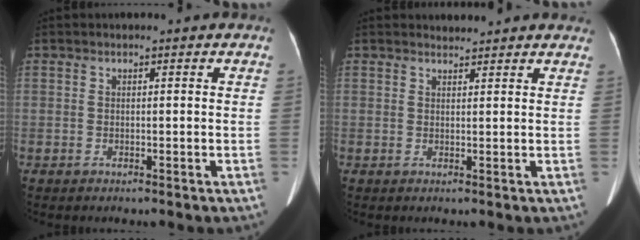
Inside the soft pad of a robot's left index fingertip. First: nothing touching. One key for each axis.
{"total": 2.6, "fx": 2.6, "fy": 0.4, "fz": -0.1, "tx": -0.006, "ty": 0.009, "tz": 0.029}